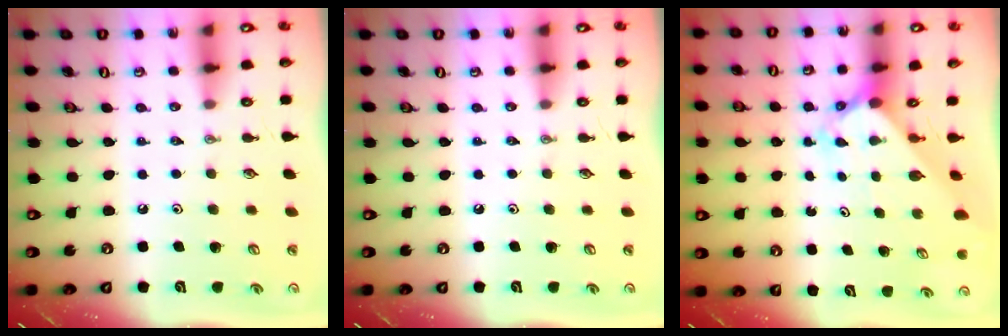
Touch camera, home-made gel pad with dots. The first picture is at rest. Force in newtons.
{"total": 0.0}
{"total": 2.3, "press": 2.3, "slide": 0.2}